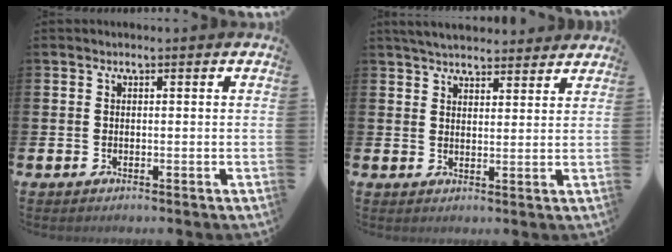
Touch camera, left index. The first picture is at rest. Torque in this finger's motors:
{"motor_torque": [1.07, -1.07, 0.82, 0.15]}